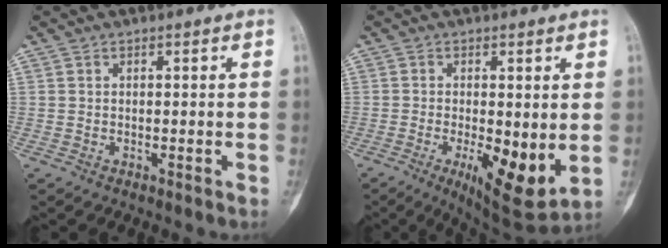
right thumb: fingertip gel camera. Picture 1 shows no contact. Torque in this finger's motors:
{"motor_torque": [-0.14, 0.84, 0.01, 0.12, 0.17]}